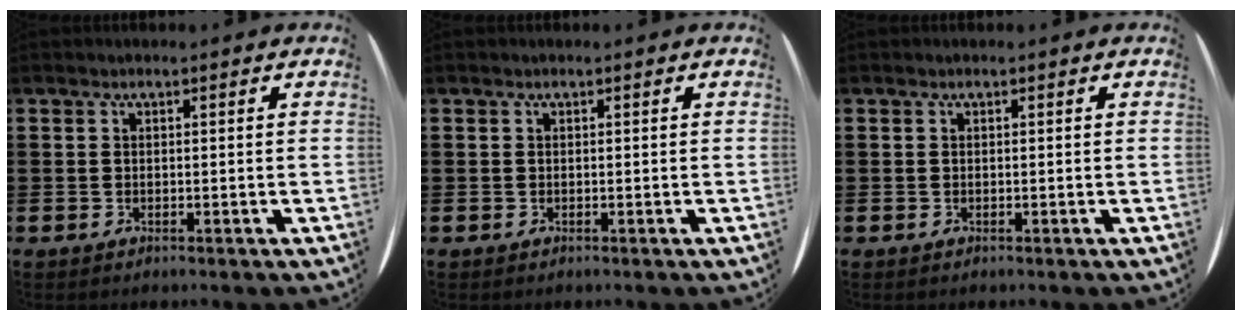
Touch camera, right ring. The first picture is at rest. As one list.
[{"total": 0.0}, {"total": 0.0}]